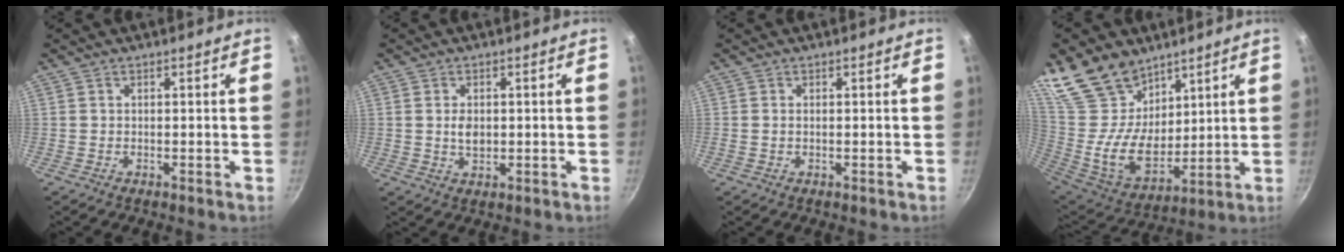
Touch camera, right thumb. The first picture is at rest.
{"total": 3.2, "force": [0.2, 2.1, 2.4], "torque": [-0.037, -0.001, 0.005]}
{"total": 0.5, "force": [0.0, 0.3, 0.4], "torque": [-0.009, 0.002, -0.001]}
{"total": 20.5, "force": [13.5, 12.7, 8.7], "torque": [-0.146, -0.083, 0.271]}